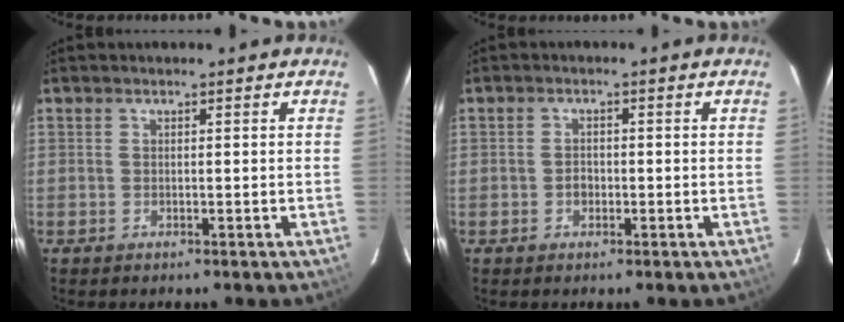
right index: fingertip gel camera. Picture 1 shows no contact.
{"total": 1.6, "force": [-0.6, 1.4, 0.7], "torque": [-0.012, 0.005, -0.009]}